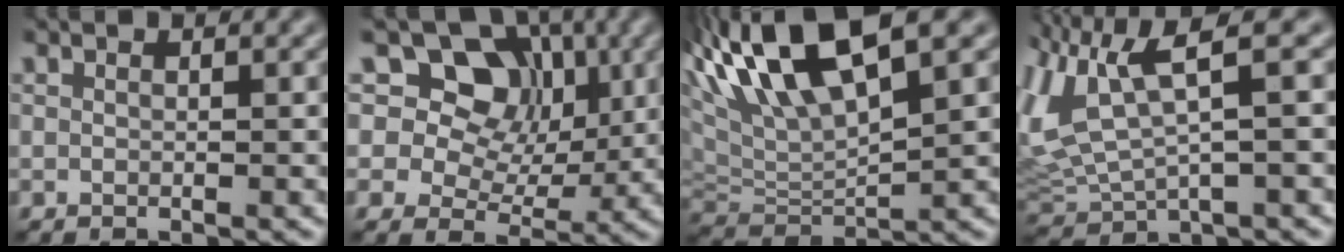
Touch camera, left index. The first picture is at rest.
{"total": 10.3, "force": [4.8, 7.5, 5.3], "torque": [-0.075, 0.013, 0.067]}
{"total": 9.5, "force": [5.4, 3.1, 7.1], "torque": [-0.141, 0.019, 0.097]}
{"total": 7.7, "force": [2.8, 3.0, 6.4], "torque": [-0.157, 0.005, 0.058]}